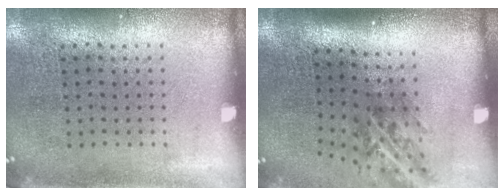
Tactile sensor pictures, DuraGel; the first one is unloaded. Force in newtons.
{"total": 1.4, "press": 1.1, "slide": 0.9}